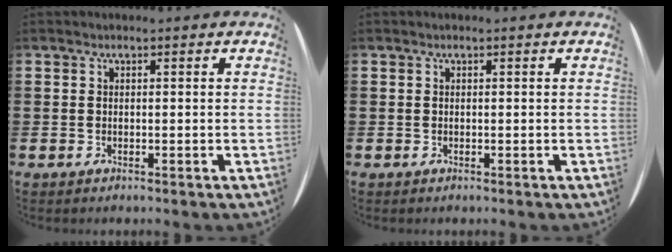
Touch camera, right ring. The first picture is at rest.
{"total": 0.0}